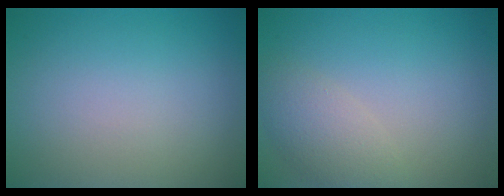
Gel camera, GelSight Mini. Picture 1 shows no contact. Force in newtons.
{"total": 3.0, "press": 2.9, "slide": 0.4}